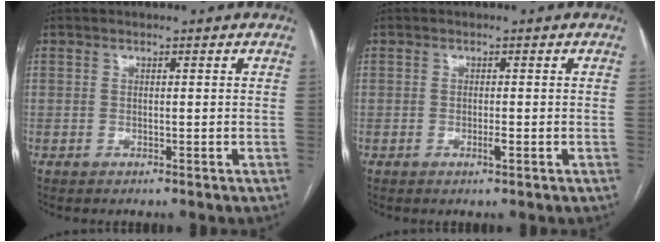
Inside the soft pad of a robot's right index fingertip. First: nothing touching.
{"total": 1.0, "force": [-0.4, 0.1, 0.9], "torque": [-0.022, -0.002, -0.006]}